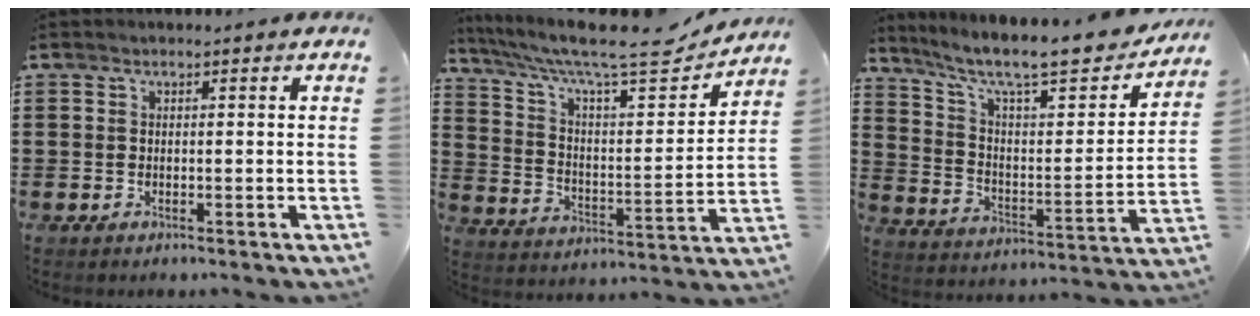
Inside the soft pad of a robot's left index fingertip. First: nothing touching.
{"total": 11.2, "force": [9.2, 1.6, 6.3], "torque": [-0.139, -0.060, 0.147]}
{"total": 10.4, "force": [8.3, 1.7, 6.1], "torque": [-0.134, -0.057, 0.134]}